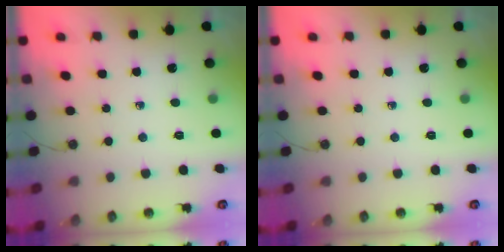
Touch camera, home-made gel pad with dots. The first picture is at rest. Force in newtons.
{"total": 0.0}